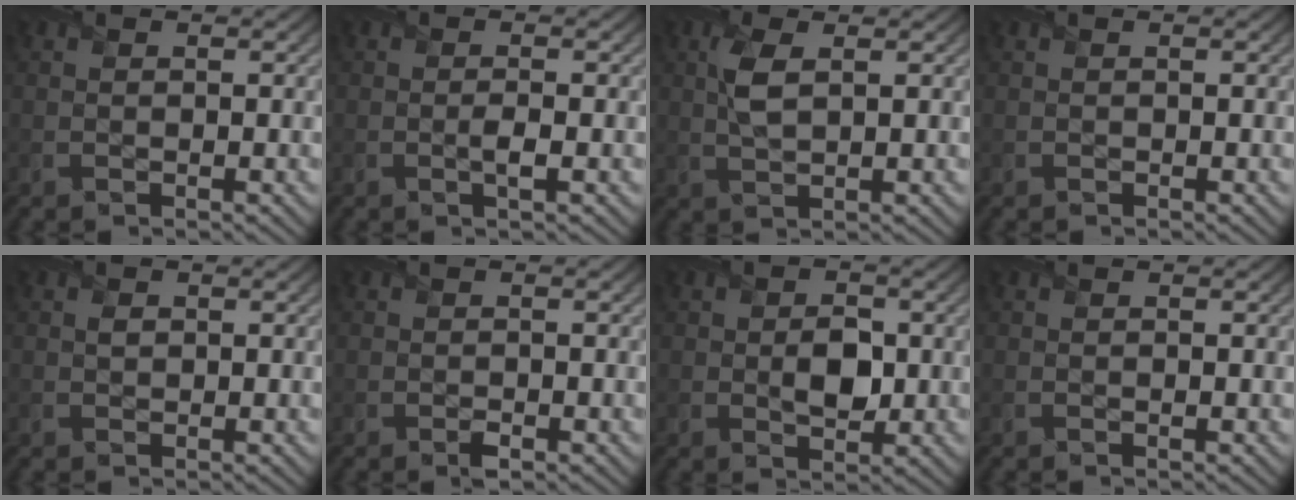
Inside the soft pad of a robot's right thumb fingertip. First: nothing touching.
{"total": 1.2, "force": [-0.4, 0.2, 1.1], "torque": [-0.018, -0.004, -0.010]}
{"total": 3.5, "force": [0.9, 1.3, 3.1], "torque": [-0.076, 0.001, 0.020]}
{"total": 0.0}
{"total": 0.7, "force": [0.2, 0.6, 0.2], "torque": [-0.002, -0.005, 0.004]}
{"total": 0.8, "force": [-0.6, 0.4, 0.4], "torque": [-0.004, -0.007, -0.009]}
{"total": 3.4, "force": [-0.2, 2.4, 2.5], "torque": [-0.041, -0.009, -0.003]}
{"total": 0.0}